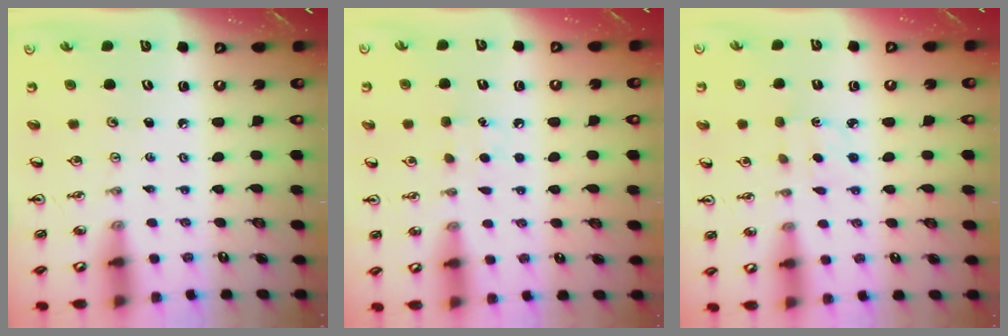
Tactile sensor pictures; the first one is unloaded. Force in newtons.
{"total": 6.4, "press": 6.3, "slide": 0.7}
{"total": 1.9, "press": 1.9, "slide": 0.4}